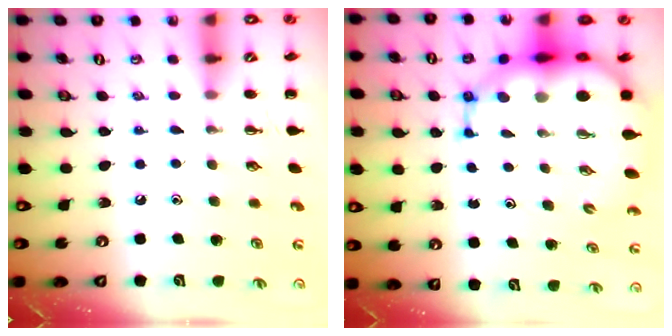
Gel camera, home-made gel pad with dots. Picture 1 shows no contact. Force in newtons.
{"total": 14.3, "press": 13.8, "slide": 4.0}